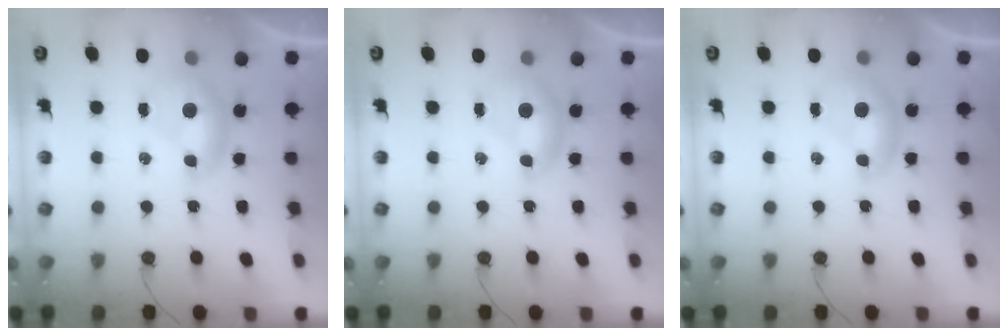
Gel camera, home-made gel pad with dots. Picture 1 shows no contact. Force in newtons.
{"total": 0.0}
{"total": 0.0}